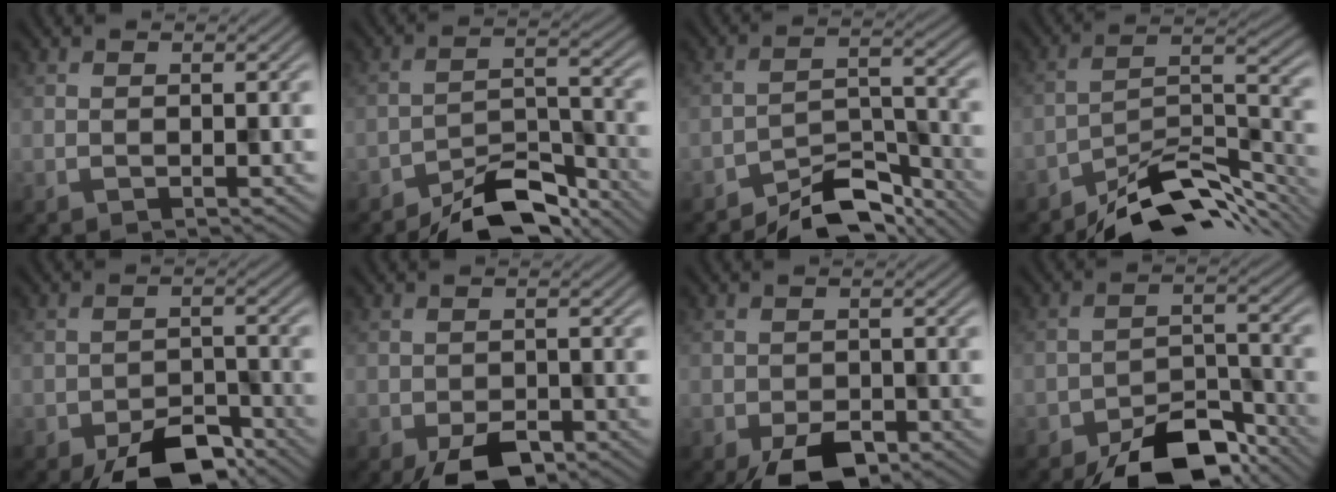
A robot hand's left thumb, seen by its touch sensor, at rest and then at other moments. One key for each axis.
{"total": 8.1, "fx": -6.6, "fy": 2.6, "fz": 3.9, "tx": -0.060, "ty": 0.008, "tz": -0.121}
{"total": 7.3, "fx": -6.3, "fy": 2.2, "fz": 3.0, "tx": -0.045, "ty": 0.008, "tz": -0.114}
{"total": 11.0, "fx": -8.5, "fy": 3.4, "fz": 6.1, "tx": -0.088, "ty": 0.000, "tz": -0.152}
{"total": 7.8, "fx": -5.5, "fy": 3.5, "fz": 4.2, "tx": -0.062, "ty": -0.008, "tz": -0.092}
{"total": 5.2, "fx": -3.3, "fy": 2.7, "fz": 3.1, "tx": -0.050, "ty": -0.012, "tz": -0.049}
{"total": 5.3, "fx": -3.3, "fy": 2.8, "fz": 3.1, "tx": -0.052, "ty": -0.012, "tz": -0.050}
{"total": 9.8, "fx": -7.3, "fy": 4.1, "fz": 5.1, "tx": -0.070, "ty": -0.005, "tz": -0.125}